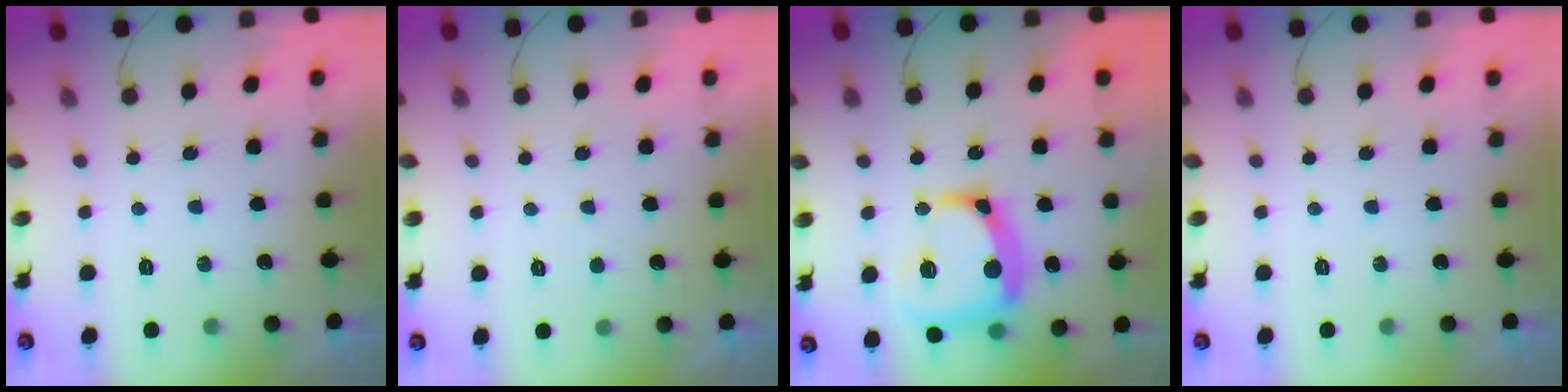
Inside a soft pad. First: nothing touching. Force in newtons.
{"total": 2.0, "press": 2.0, "slide": 0.2}
{"total": 18.5, "press": 18.5, "slide": 1.3}
{"total": 0.0}